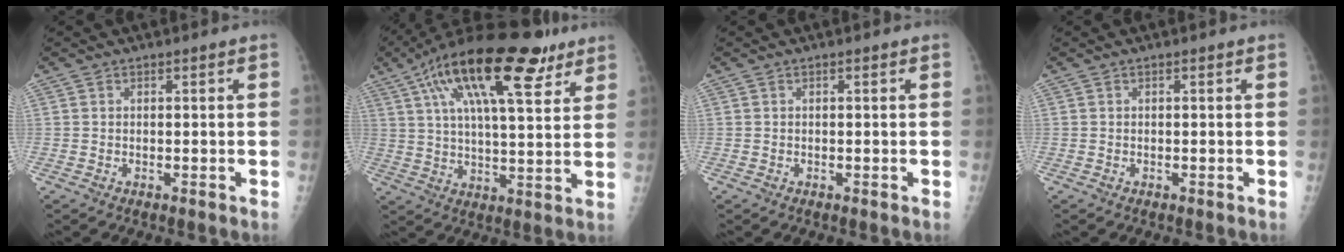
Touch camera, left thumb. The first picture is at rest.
{"total": 21.5, "force": [11.7, 7.2, 16.6], "torque": [-0.265, -0.013, 0.191]}
{"total": 0.0}
{"total": 0.0}